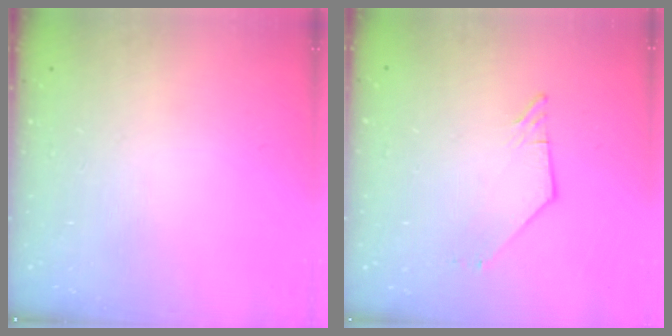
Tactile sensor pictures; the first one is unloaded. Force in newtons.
{"total": 2.7, "press": 2.7, "slide": 0.4}